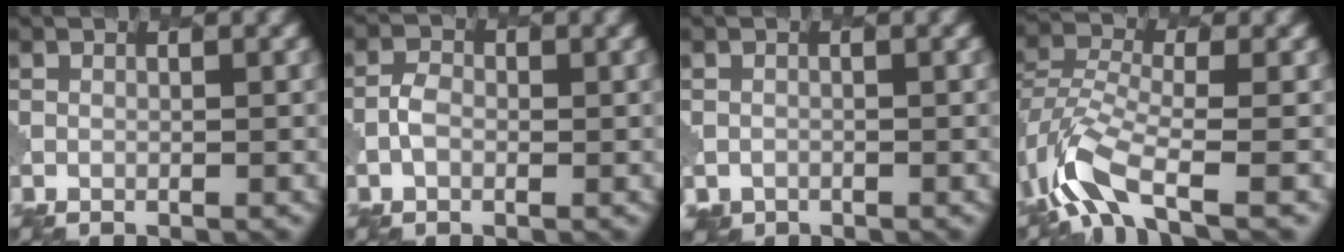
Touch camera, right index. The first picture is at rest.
{"total": 1.3, "force": [-0.4, 1.0, 0.7], "torque": [-0.015, 0.003, -0.009]}
{"total": 1.1, "force": [-0.7, 0.6, -0.6], "torque": [0.014, -0.007, -0.011]}
{"total": 6.8, "force": [-3.9, 2.8, 4.8], "torque": [-0.106, -0.005, -0.090]}